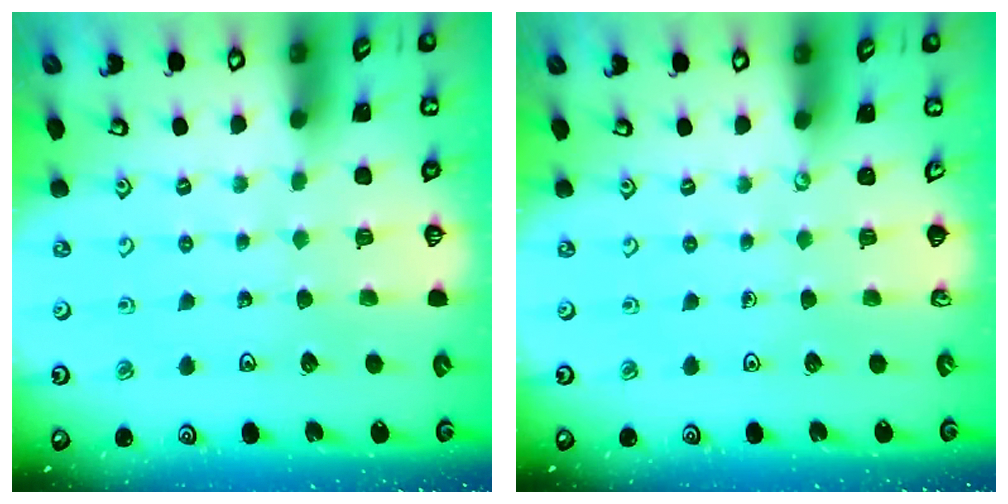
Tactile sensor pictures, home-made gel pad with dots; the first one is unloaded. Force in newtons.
{"total": 0.0}